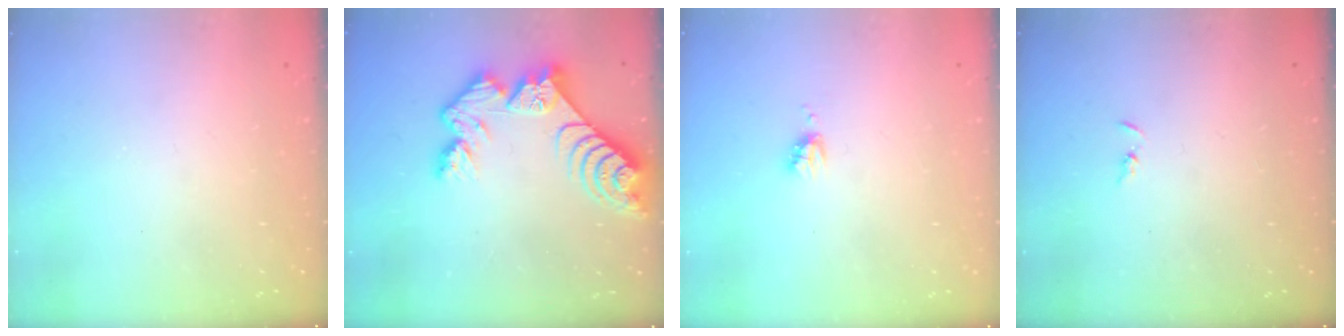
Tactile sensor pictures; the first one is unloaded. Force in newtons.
{"total": 11.8, "press": 11.8, "slide": 1.1}
{"total": 3.7, "press": 3.7, "slide": 0.4}
{"total": 1.3, "press": 1.2, "slide": 0.3}